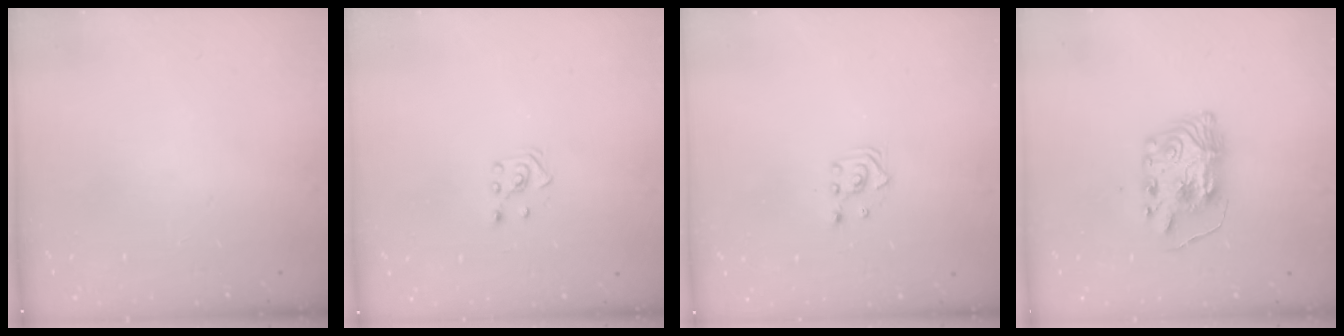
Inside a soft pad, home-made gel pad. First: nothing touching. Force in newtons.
{"total": 2.6, "press": 2.5, "slide": 0.6}
{"total": 2.5, "press": 2.5, "slide": 0.3}
{"total": 8.1, "press": 8.1, "slide": 0.9}